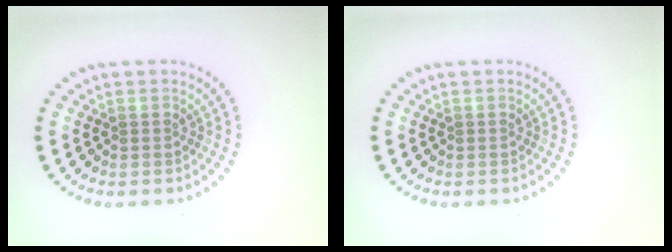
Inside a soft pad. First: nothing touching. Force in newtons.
{"total": 0.0}